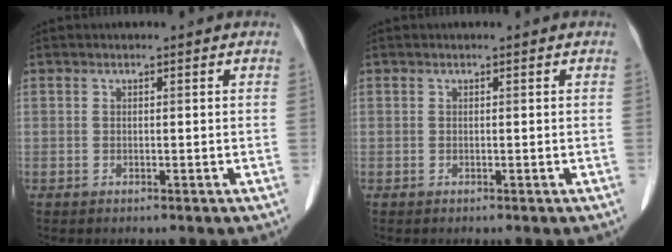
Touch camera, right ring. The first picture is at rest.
{"total": 0.0}